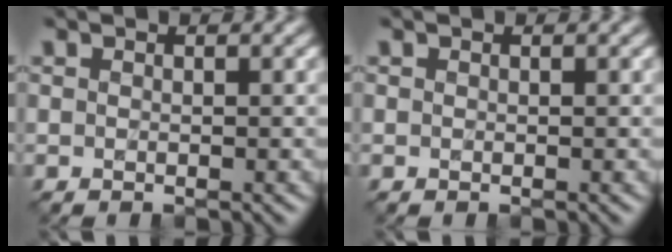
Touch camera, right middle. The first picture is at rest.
{"total": 0.0}